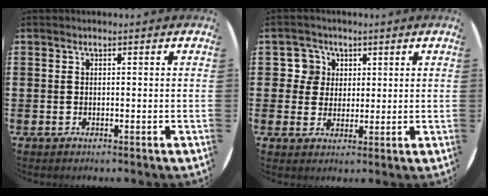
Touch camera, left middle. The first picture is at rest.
{"total": 4.0, "force": [1.8, 3.5, 0.3], "torque": [-0.006, 0.006, 0.031]}